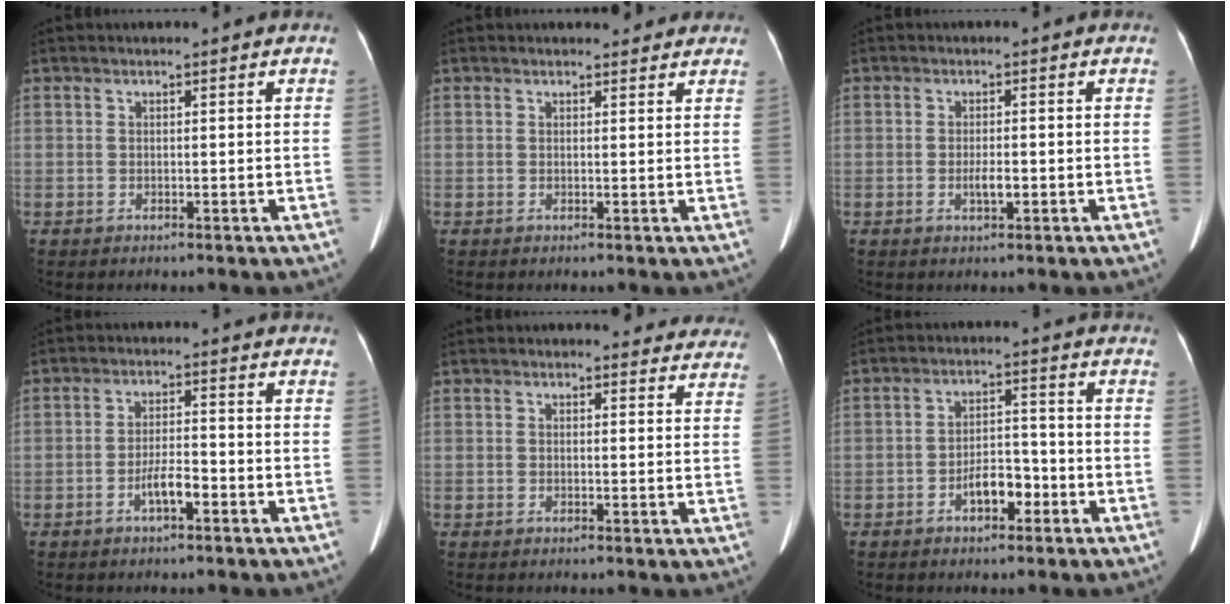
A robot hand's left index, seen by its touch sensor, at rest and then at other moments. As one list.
[{"total": 3.8, "force": [3.4, 1.4, 0.7], "torque": [0.001, 0.006, 0.033]}, {"total": 2.1, "force": [-0.6, 0.5, 1.9], "torque": [-0.037, 0.000, -0.010]}, {"total": 3.9, "force": [-2.0, 0.9, 3.2], "torque": [-0.060, 0.005, -0.038]}, {"total": 8.0, "force": [7.5, 2.6, 1.0], "torque": [0.028, -0.005, 0.055]}, {"total": 4.9, "force": [-2.5, 2.3, 3.6], "torque": [-0.063, 0.014, -0.041]}]